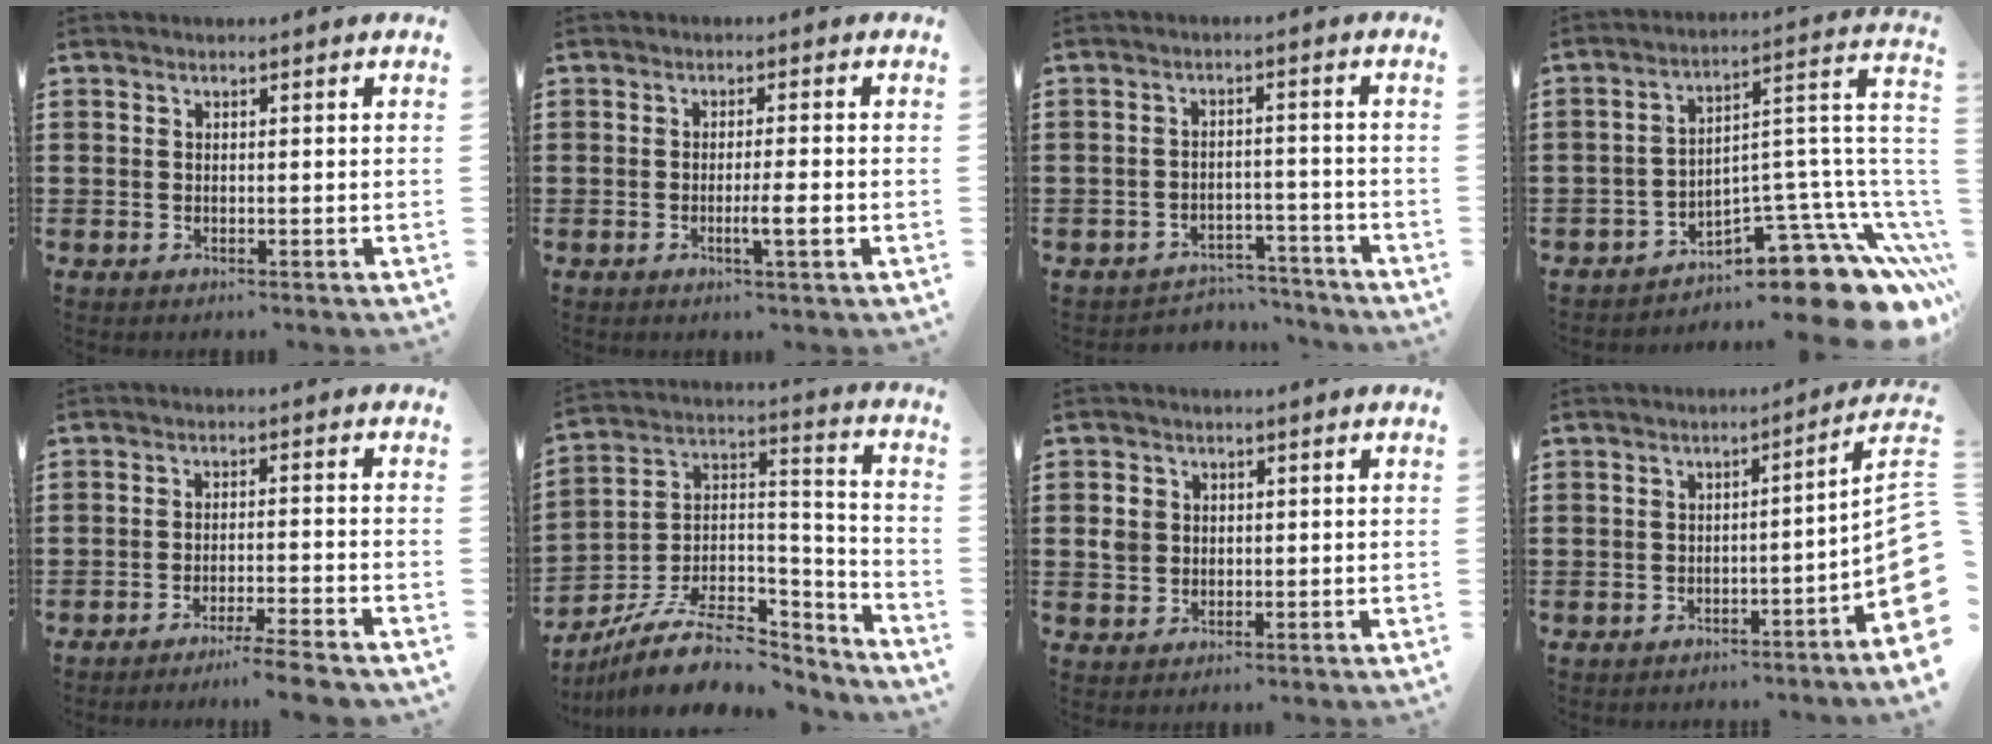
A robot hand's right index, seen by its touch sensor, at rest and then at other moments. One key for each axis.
{"total": 3.7, "fx": -1.3, "fy": 0.0, "fz": 3.5, "tx": -0.057, "ty": -0.008, "tz": -0.023}
{"total": 3.6, "fx": -3.5, "fy": 0.7, "fz": 0.3, "tx": -0.010, "ty": 0.005, "tz": -0.074}
{"total": 10.9, "fx": -7.4, "fy": 4.4, "fz": 6.6, "tx": -0.071, "ty": -0.003, "tz": -0.131}
{"total": 4.1, "fx": -3.7, "fy": -0.5, "fz": 1.6, "tx": -0.027, "ty": -0.007, "tz": -0.072}
{"total": 10.4, "fx": -8.2, "fy": 4.1, "fz": 5.0, "tx": -0.099, "ty": 0.022, "tz": -0.156}
{"total": 2.9, "fx": 0.3, "fy": 2.6, "fz": 1.3, "tx": -0.034, "ty": 0.010, "tz": 0.005}
{"total": 4.9, "fx": -2.2, "fy": 0.1, "fz": 4.5, "tx": -0.065, "ty": -0.026, "tz": -0.041}